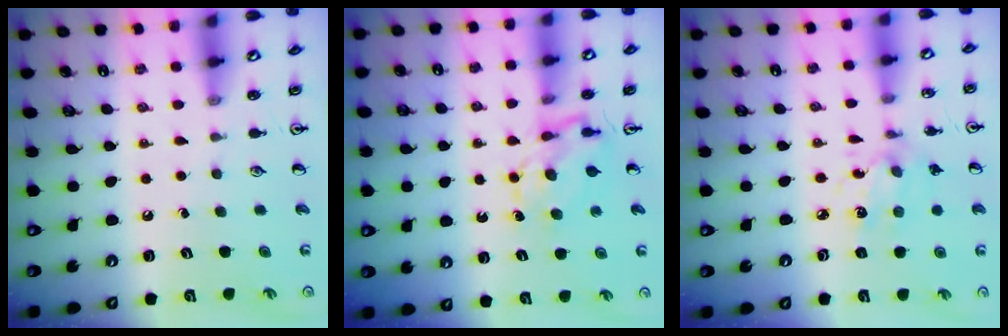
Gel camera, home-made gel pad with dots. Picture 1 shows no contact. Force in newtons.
{"total": 6.4, "press": 6.4, "slide": 0.6}
{"total": 6.2, "press": 6.2, "slide": 0.7}